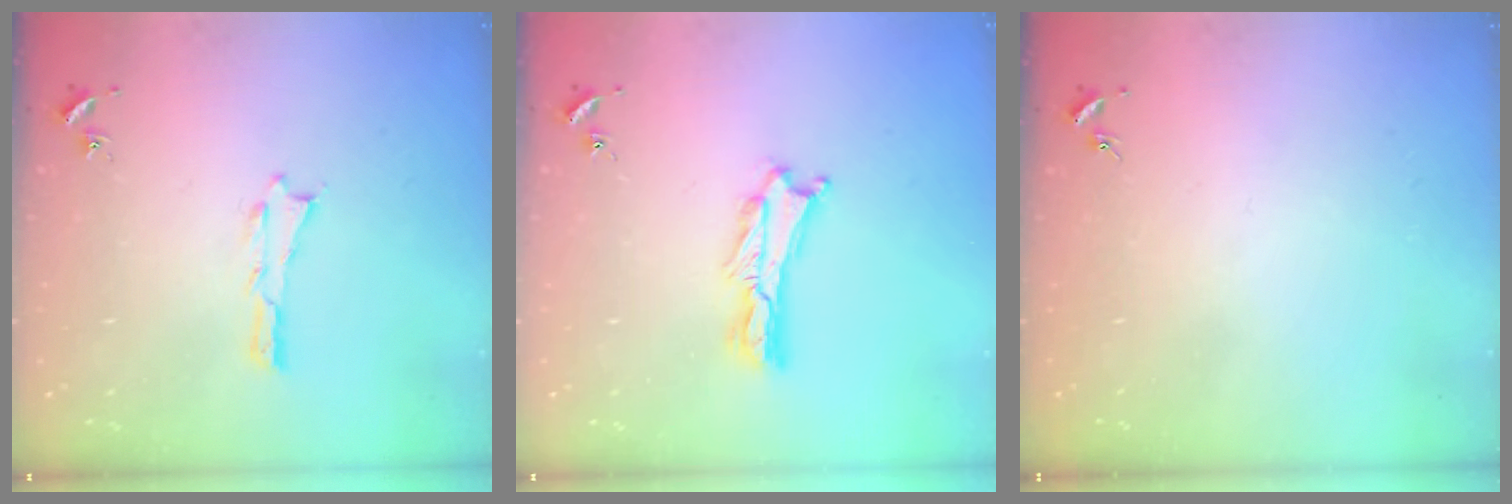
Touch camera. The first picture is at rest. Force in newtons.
{"total": 1.2, "press": 1.1, "slide": 0.3}
{"total": 0.0}